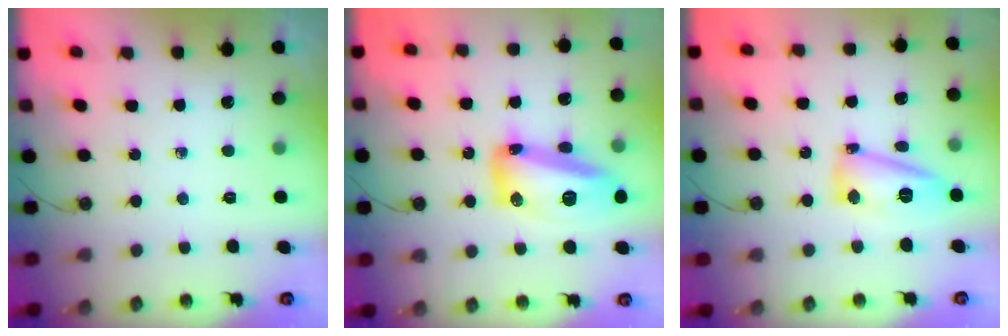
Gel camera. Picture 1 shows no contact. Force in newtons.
{"total": 16.4, "press": 16.3, "slide": 1.3}
{"total": 12.1, "press": 12.0, "slide": 1.4}